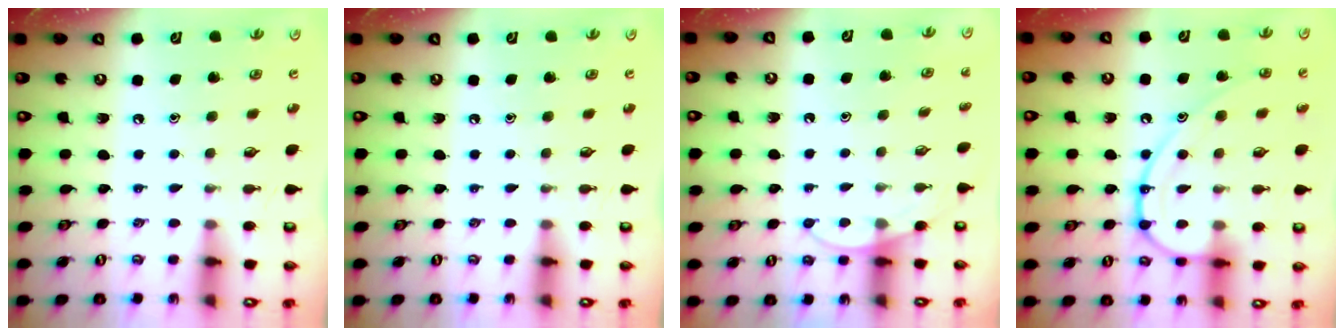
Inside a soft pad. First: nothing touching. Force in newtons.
{"total": 0.0}
{"total": 6.0, "press": 6.0, "slide": 0.5}
{"total": 13.1, "press": 13.0, "slide": 1.4}